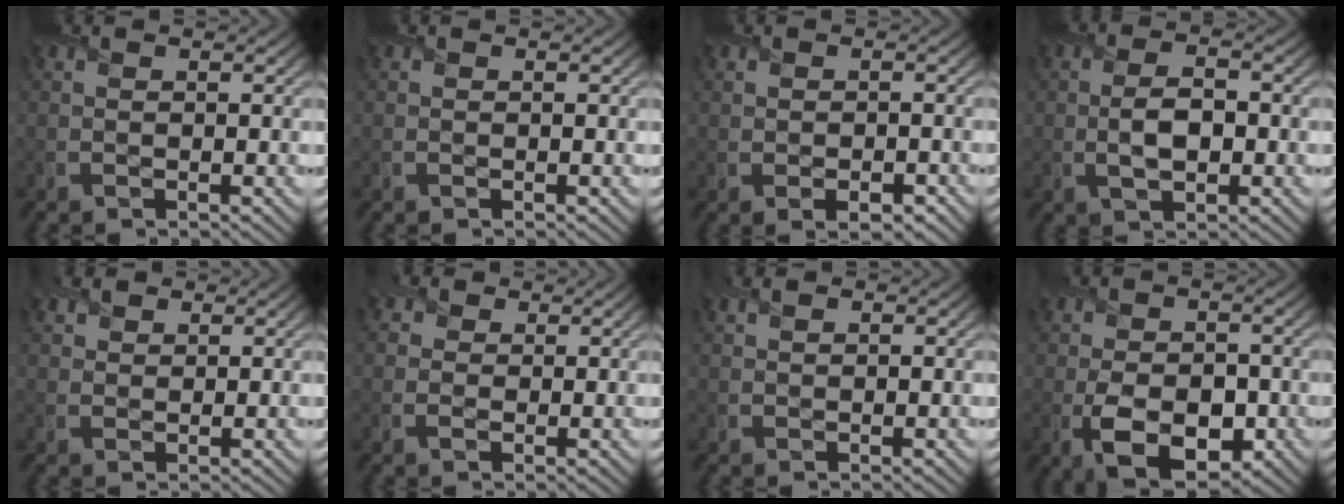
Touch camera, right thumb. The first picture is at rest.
{"total": 0.0}
{"total": 2.7, "force": [-0.8, 1.7, 2.0], "torque": [-0.030, -0.013, -0.004]}
{"total": 4.4, "force": [-0.5, 2.2, 3.7], "torque": [-0.081, 0.001, -0.010]}
{"total": 2.3, "force": [1.7, 1.4, 0.7], "torque": [-0.018, 0.007, 0.035]}
{"total": 2.8, "force": [0.7, 2.3, 1.4], "torque": [-0.032, 0.005, 0.006]}
{"total": 1.2, "force": [0.8, 0.6, 0.6], "torque": [-0.016, 0.006, 0.015]}
{"total": 8.2, "force": [-2.1, 5.1, 6.0], "torque": [-0.113, -0.024, -0.030]}